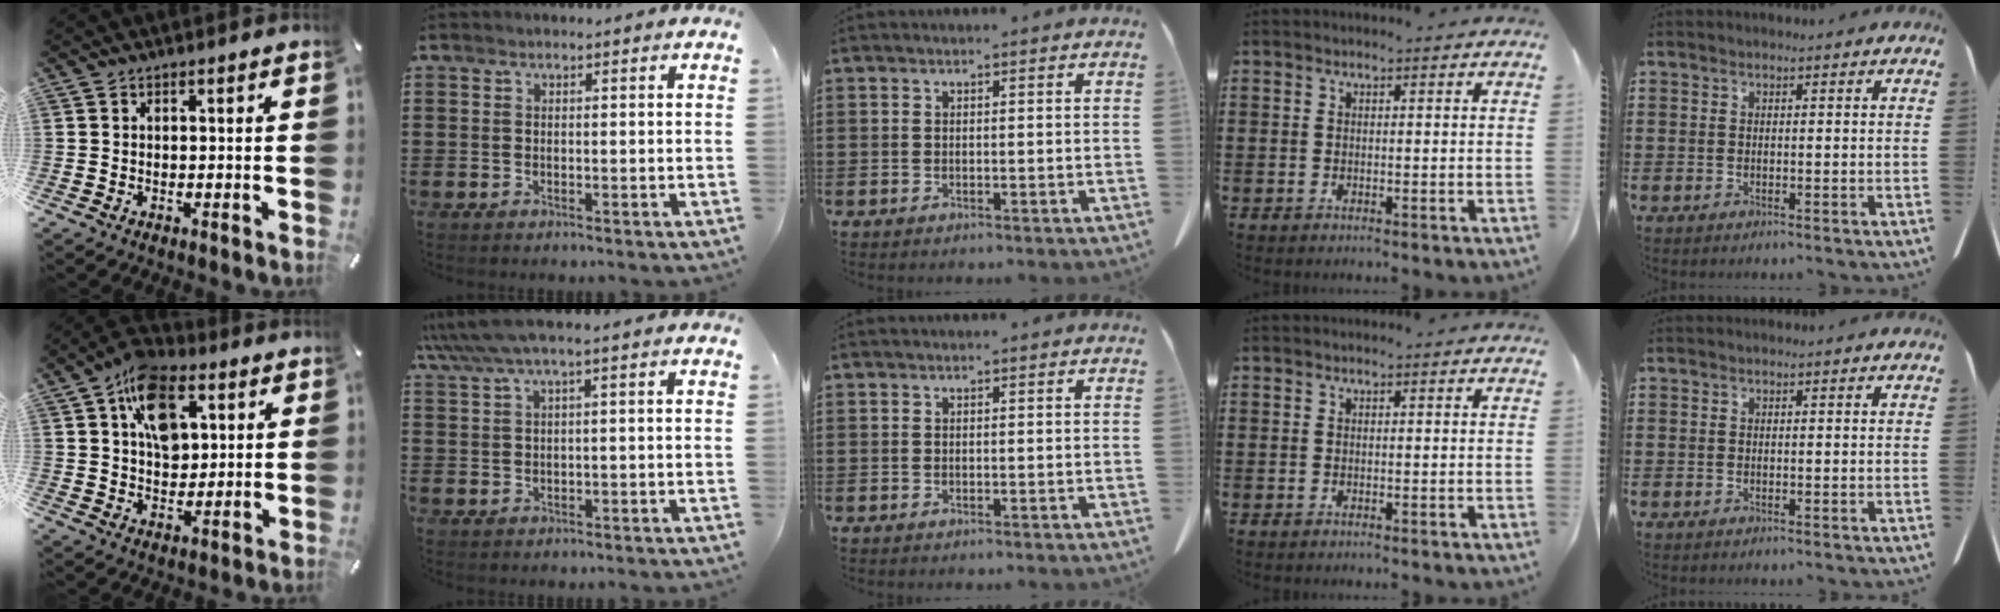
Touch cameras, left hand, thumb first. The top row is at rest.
{"thumb": {"total": 12.9, "force": [4.7, 8.9, 8.1], "torque": [-0.129, -0.002, 0.088]}, "index": {"total": 3.4, "force": [1.1, 0.1, 3.2], "torque": [-0.069, -0.003, 0.017]}}